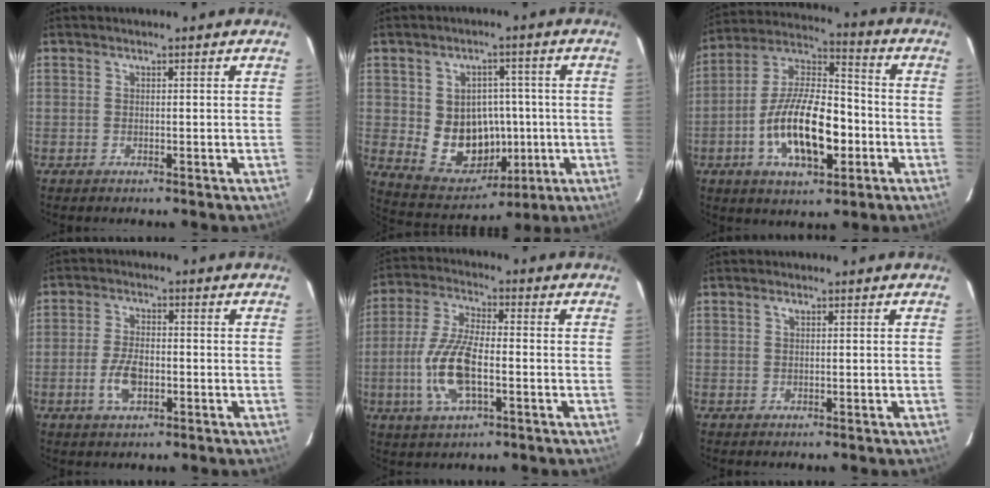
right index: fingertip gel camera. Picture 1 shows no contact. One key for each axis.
{"total": 12.1, "fx": -0.8, "fy": 10.4, "fz": 6.1, "tx": -0.118, "ty": 0.005, "tz": 0.012}
{"total": 17.4, "fx": -5.1, "fy": 7.5, "fz": 14.8, "tx": -0.287, "ty": 0.004, "tz": -0.089}
{"total": 6.0, "fx": -2.0, "fy": 2.9, "fz": 4.8, "tx": -0.102, "ty": 0.000, "tz": -0.036}
{"total": 11.8, "fx": -2.9, "fy": 4.2, "fz": 10.6, "tx": -0.228, "ty": 0.000, "tz": -0.058}
{"total": 0.6, "fx": 0.3, "fy": 0.3, "fz": 0.4, "tx": -0.009, "ty": 0.004, "tz": 0.005}